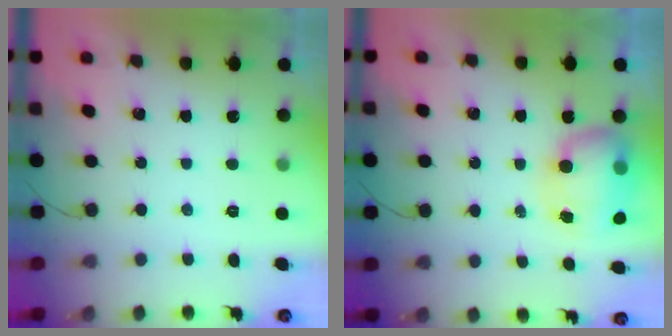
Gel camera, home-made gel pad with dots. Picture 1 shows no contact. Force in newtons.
{"total": 9.1, "press": 8.9, "slide": 1.8}